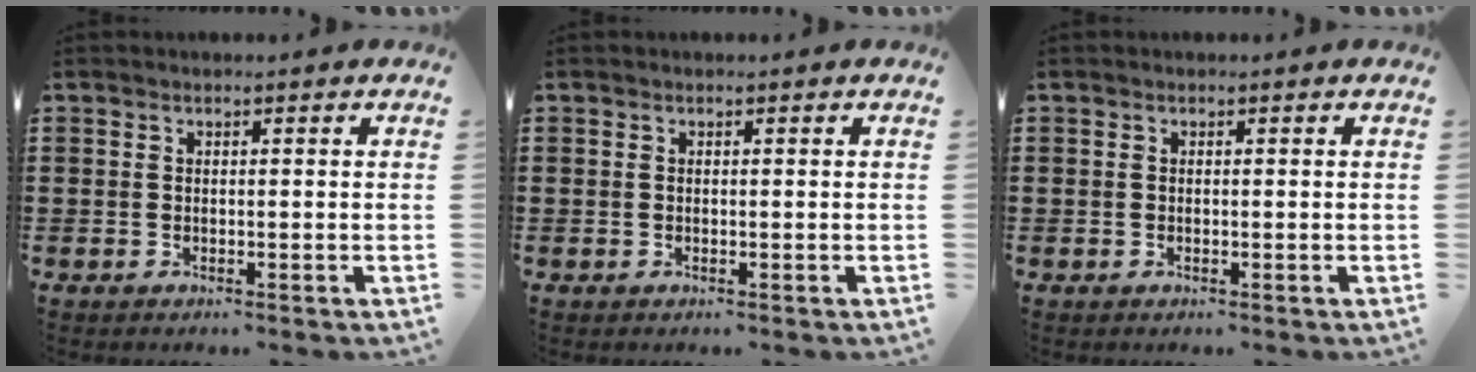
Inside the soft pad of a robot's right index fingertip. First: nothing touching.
{"total": 0.0}
{"total": 0.0}